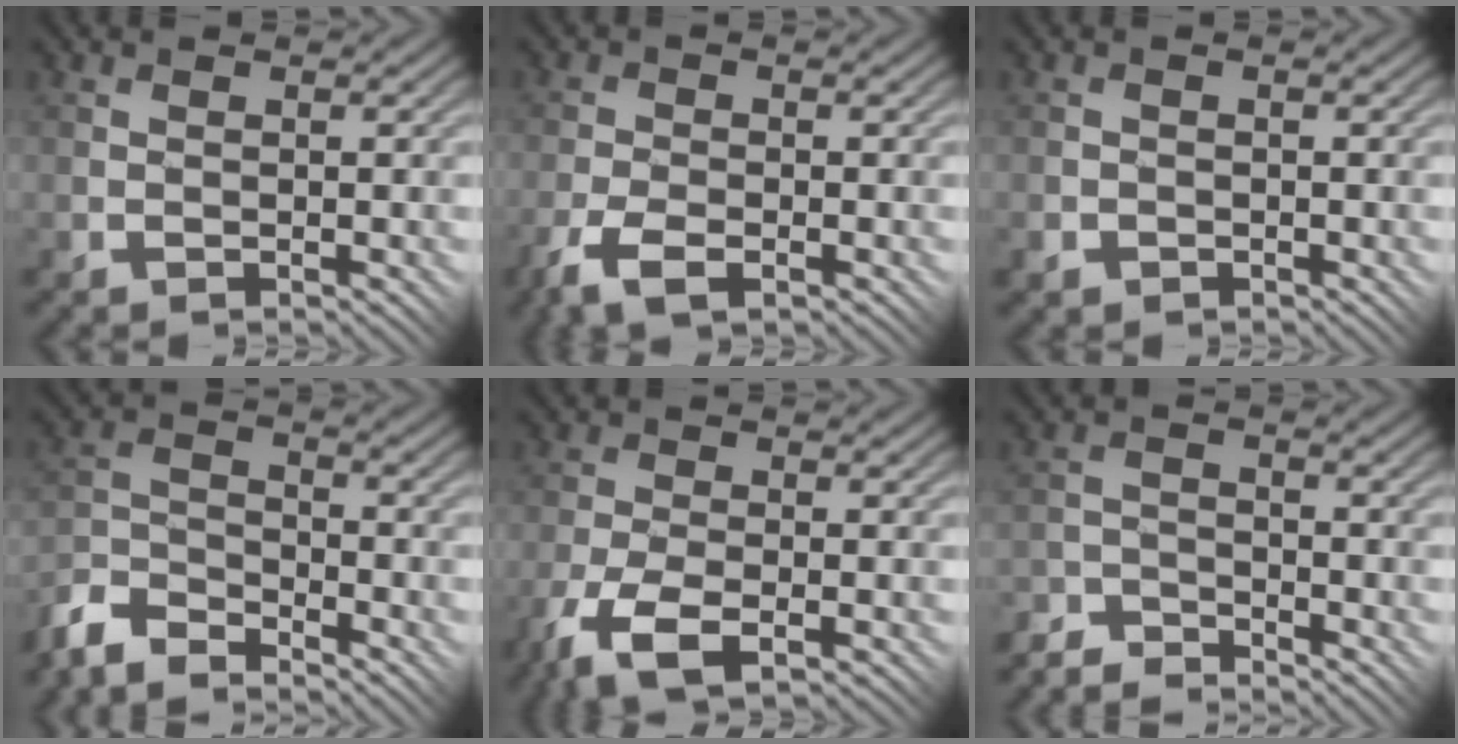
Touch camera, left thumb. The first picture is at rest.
{"total": 5.3, "force": [-3.0, 2.4, 3.7], "torque": [-0.079, -0.006, -0.058]}
{"total": 1.5, "force": [-0.9, 1.3, 0.2], "torque": [-0.004, 0.002, -0.016]}
{"total": 6.7, "force": [-5.9, 2.2, 2.4], "torque": [-0.053, 0.000, -0.131]}
{"total": 7.3, "force": [-4.1, 3.2, 5.2], "torque": [-0.118, -0.012, -0.073]}
{"total": 4.4, "force": [-4.3, 0.6, 0.4], "torque": [-0.003, 0.006, -0.092]}